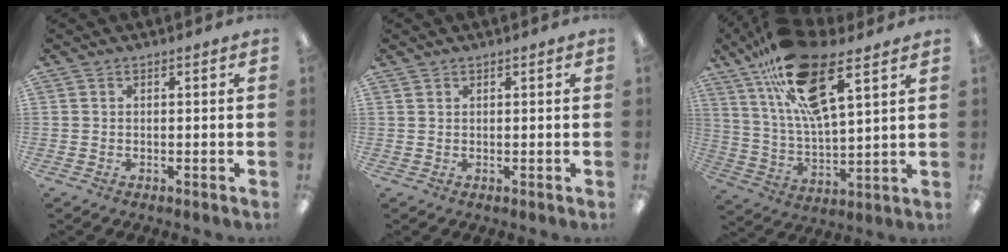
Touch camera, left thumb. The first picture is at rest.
{"total": 0.8, "force": [0.6, 0.4, 0.0], "torque": [-0.001, 0.000, 0.012]}
{"total": 20.1, "force": [12.4, 6.5, 14.4], "torque": [-0.277, -0.049, 0.213]}